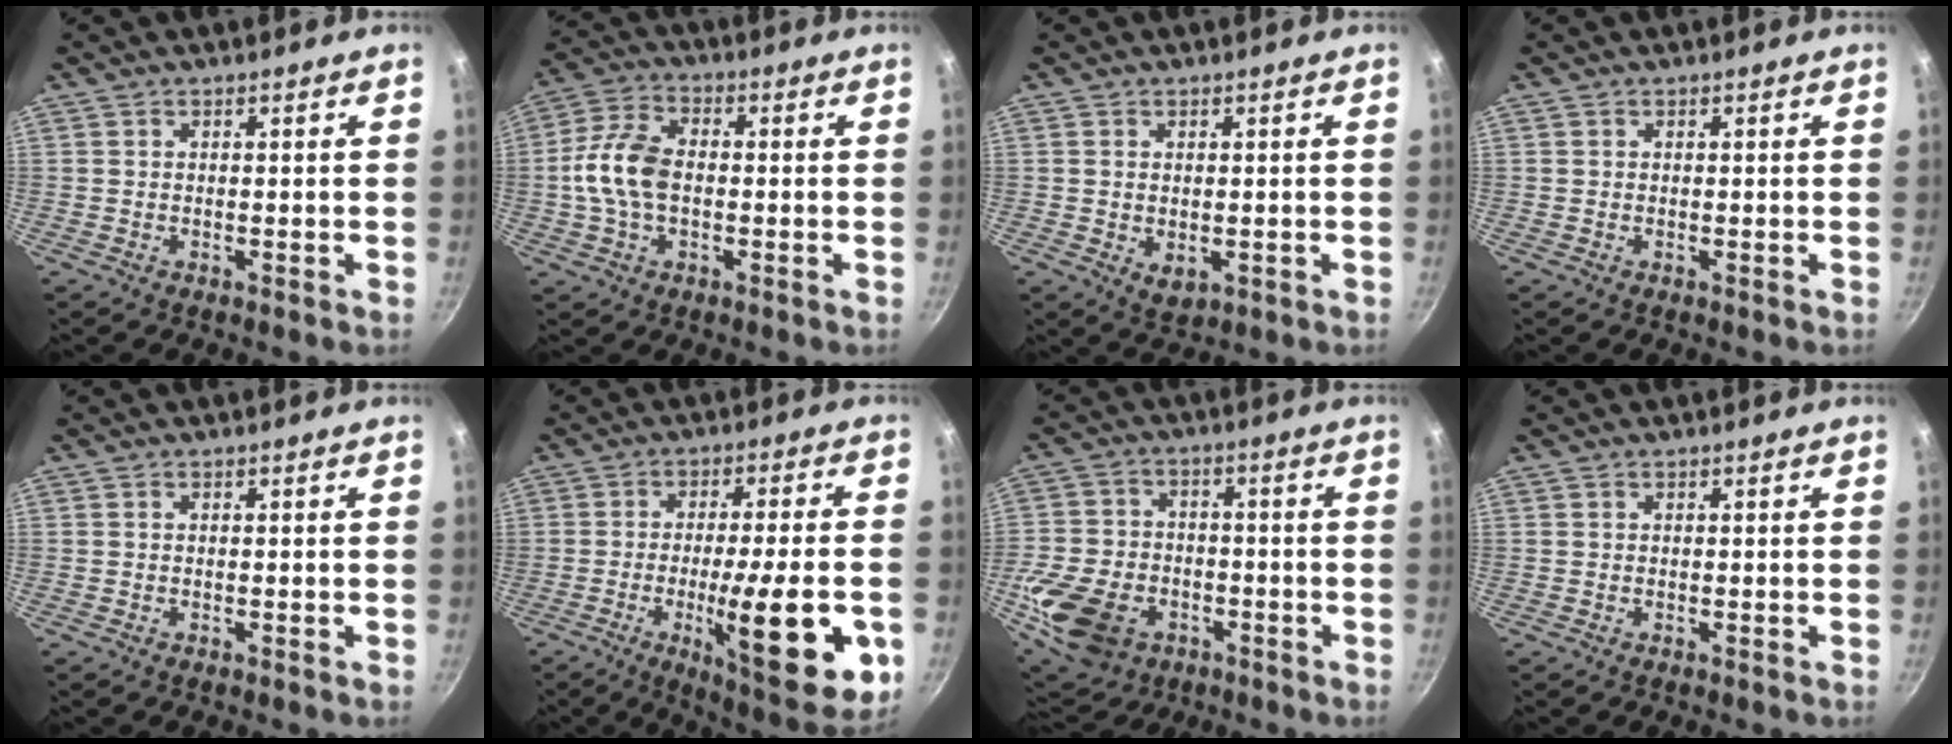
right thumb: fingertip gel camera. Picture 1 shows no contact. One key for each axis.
{"total": 10.4, "fx": -0.7, "fy": 6.5, "fz": 8.1, "tx": -0.155, "ty": 0.029, "tz": -0.024}
{"total": 3.5, "fx": -0.2, "fy": 2.3, "fz": 2.6, "tx": -0.040, "ty": -0.011, "tz": 0.001}
{"total": 0.0}
{"total": 0.0}
{"total": 19.8, "fx": -5.4, "fy": 4.2, "fz": 18.6, "tx": -0.250, "ty": 0.009, "tz": -0.074}
{"total": 17.2, "fx": -6.2, "fy": 12.3, "fz": 10.3, "tx": -0.198, "ty": 0.024, "tz": -0.102}
{"total": 0.0}